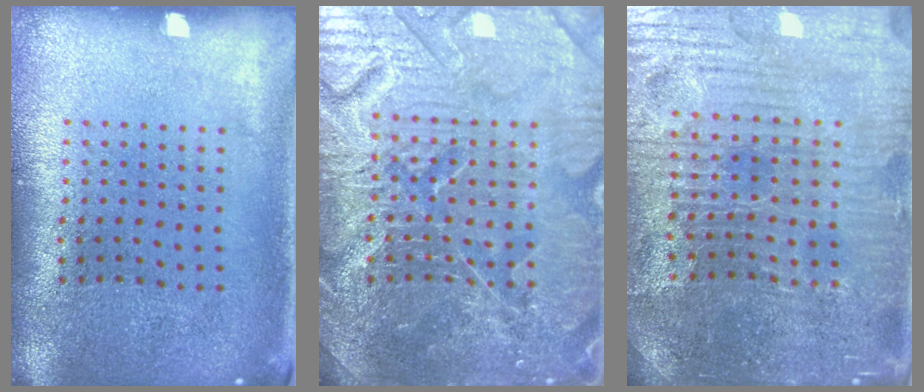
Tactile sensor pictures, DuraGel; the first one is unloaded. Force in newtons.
{"total": 7.8, "press": 7.7, "slide": 0.9}
{"total": 4.8, "press": 4.7, "slide": 1.2}